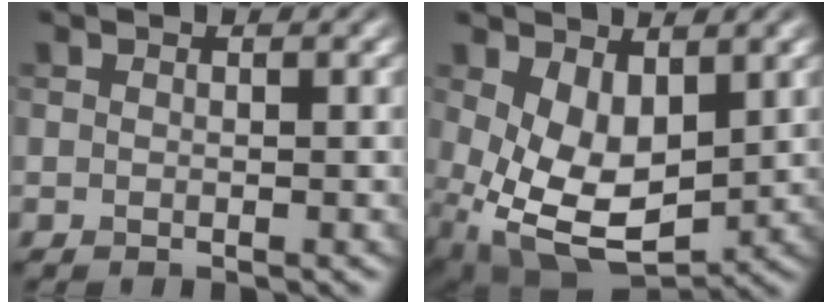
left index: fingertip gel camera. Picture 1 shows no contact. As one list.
[{"total": 7.7, "force": [0.6, 4.7, 6.0], "torque": [-0.126, -0.018, 0.019]}]